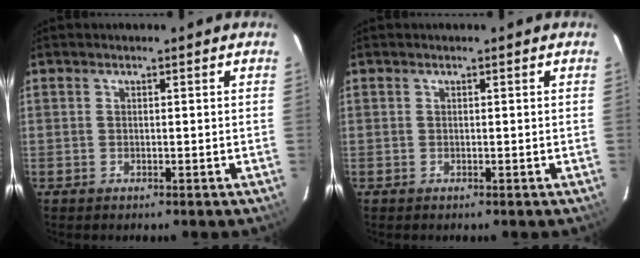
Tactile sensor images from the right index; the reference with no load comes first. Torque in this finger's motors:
{"motor_torque": [0.06, 0.08, 0.03, 0.00]}